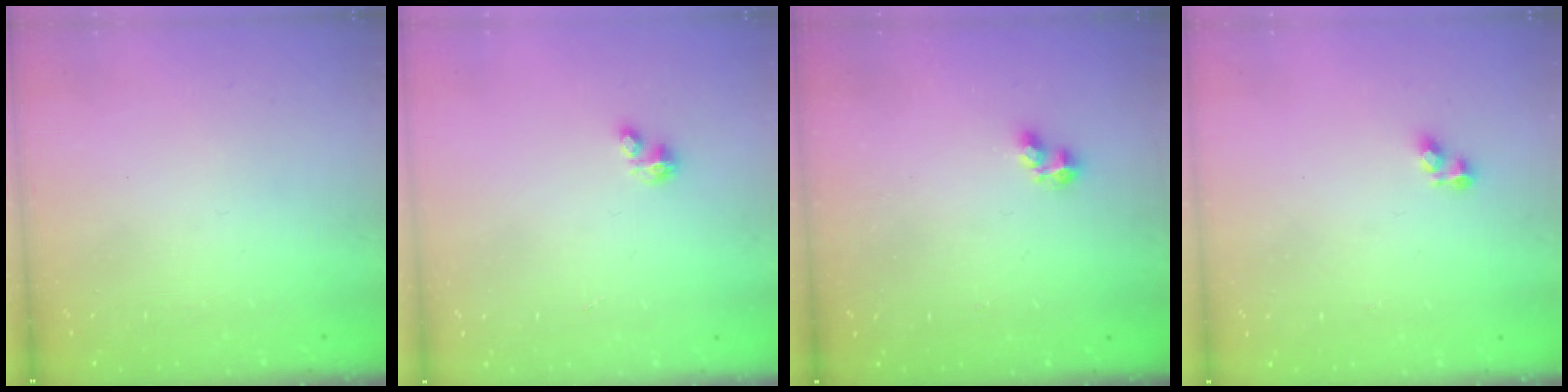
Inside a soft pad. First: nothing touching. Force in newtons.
{"total": 1.7, "press": 1.7, "slide": 0.4}
{"total": 1.8, "press": 1.7, "slide": 0.5}
{"total": 2.8, "press": 2.8, "slide": 0.3}